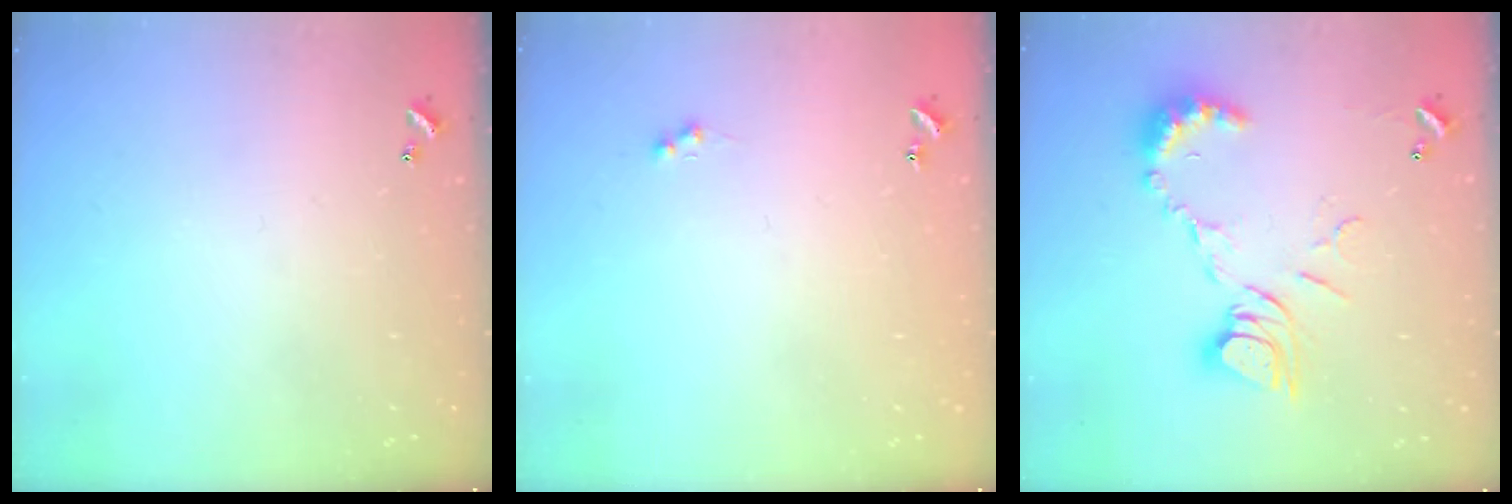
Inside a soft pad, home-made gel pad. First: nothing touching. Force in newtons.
{"total": 1.0, "press": 0.9, "slide": 0.4}
{"total": 11.6, "press": 11.5, "slide": 1.0}